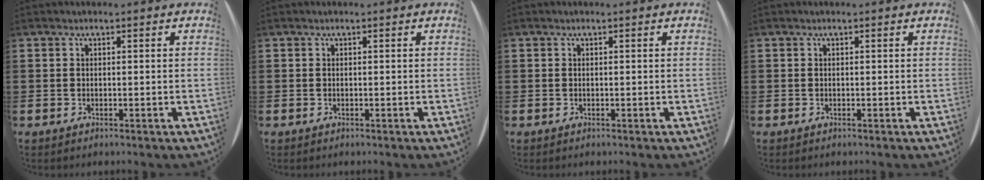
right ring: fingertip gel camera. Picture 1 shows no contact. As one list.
[{"total": 0.0}, {"total": 0.0}, {"total": 0.0}]